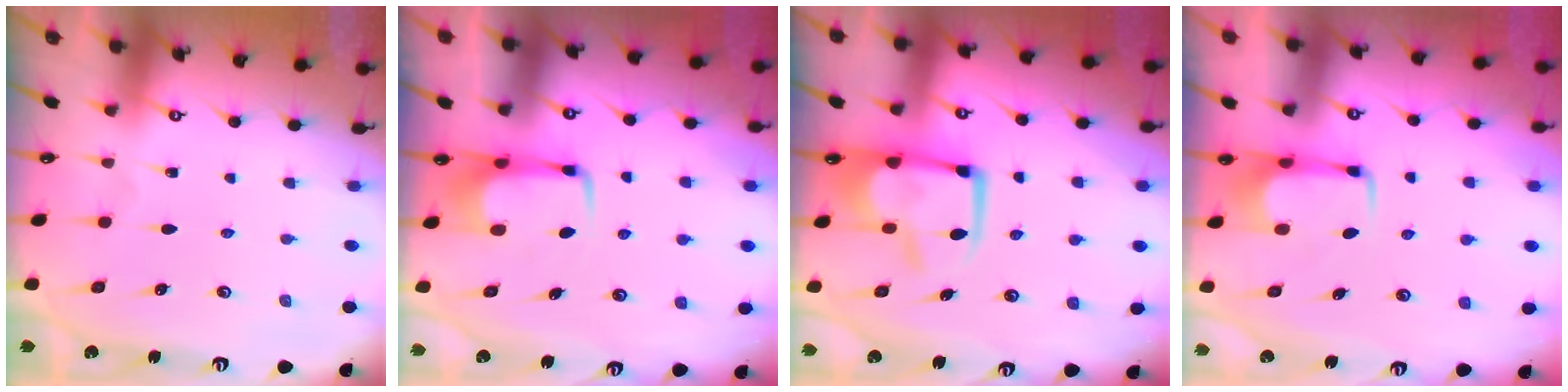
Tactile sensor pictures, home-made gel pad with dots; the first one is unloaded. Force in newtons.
{"total": 3.9, "press": 3.9, "slide": 0.3}
{"total": 10.9, "press": 10.8, "slide": 1.3}
{"total": 1.6, "press": 1.5, "slide": 0.5}